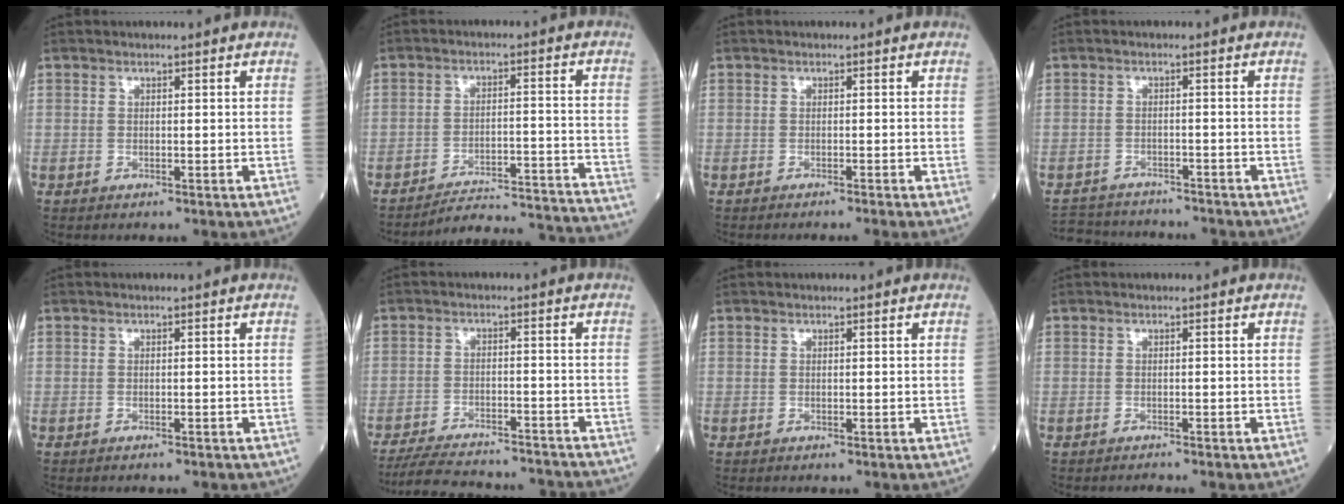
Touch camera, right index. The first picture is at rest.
{"total": 19.7, "force": [-19.4, -1.1, 3.3], "torque": [-0.016, 0.001, -0.255]}
{"total": 2.0, "force": [-1.7, -0.7, 0.8], "torque": [-0.004, 0.006, -0.024]}
{"total": 9.9, "force": [-9.4, 2.0, 2.1], "torque": [-0.042, 0.008, -0.130]}
{"total": 1.6, "force": [-1.5, 0.5, 0.6], "torque": [-0.013, -0.003, -0.014]}
{"total": 17.4, "force": [-16.2, 2.9, 5.6], "torque": [-0.118, -0.013, -0.223]}
{"total": 0.0}
{"total": 0.8, "force": [-0.8, -0.3, 0.0], "torque": [-0.001, -0.001, -0.012]}